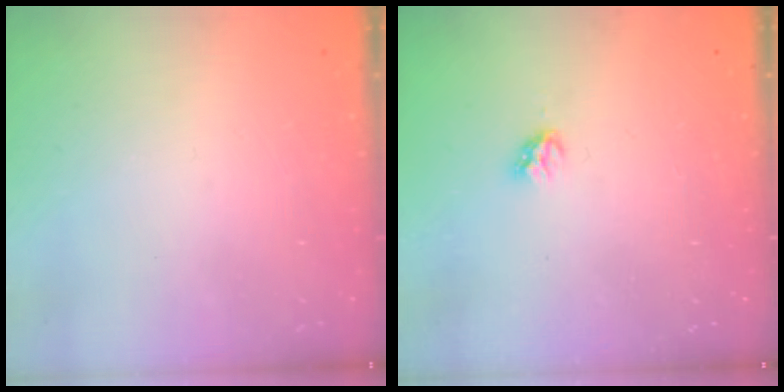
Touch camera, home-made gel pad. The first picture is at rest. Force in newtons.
{"total": 2.8, "press": 2.8, "slide": 0.2}